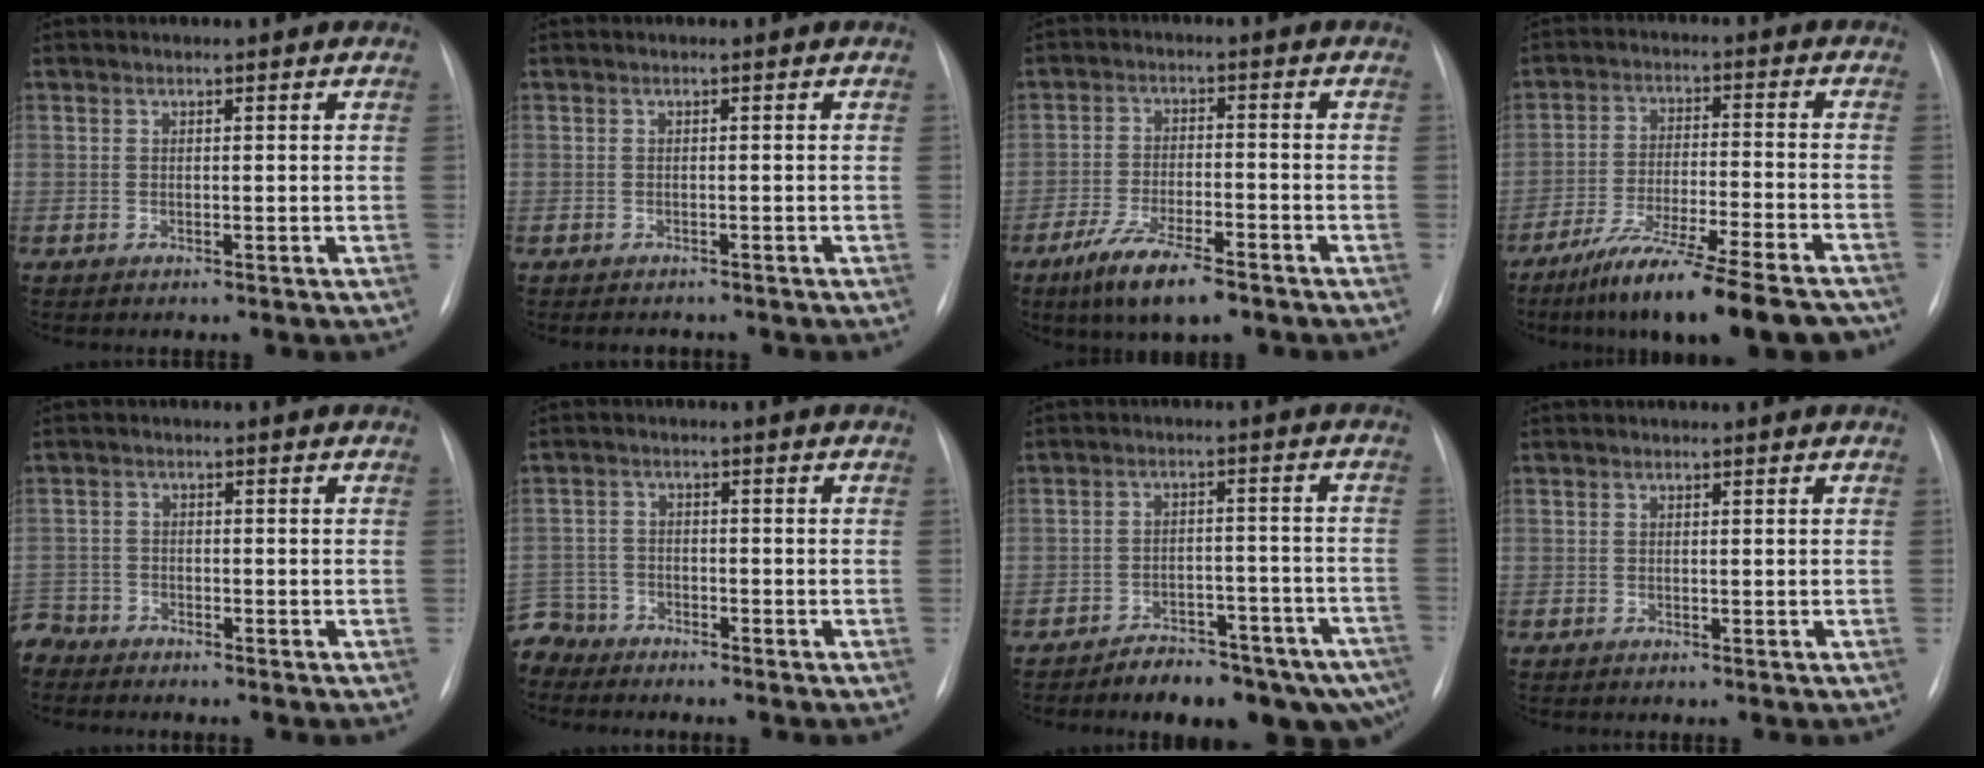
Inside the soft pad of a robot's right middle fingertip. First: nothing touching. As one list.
[{"total": 2.3, "force": [-1.9, 1.0, 0.6], "torque": [-0.007, -0.002, -0.020]}, {"total": 9.2, "force": [-6.2, 1.9, 6.5], "torque": [-0.122, -0.016, -0.106]}, {"total": 18.6, "force": [-15.0, 1.2, 10.9], "torque": [-0.143, -0.022, -0.236]}, {"total": 4.1, "force": [-3.9, 1.2, -0.5], "torque": [0.013, -0.008, -0.077]}, {"total": 6.3, "force": [-5.7, 2.5, -0.4], "torque": [0.011, -0.003, -0.113]}, {"total": 13.4, "force": [-10.8, 4.9, 6.1], "torque": [-0.038, 0.036, -0.139]}, {"total": 0.0}]